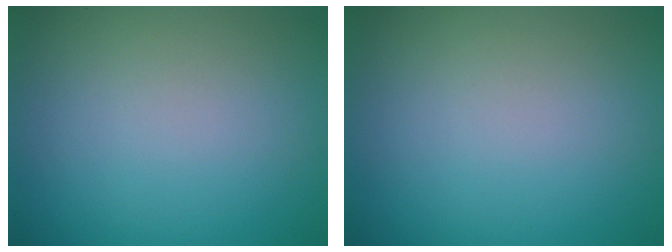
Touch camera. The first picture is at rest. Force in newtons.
{"total": 0.0}